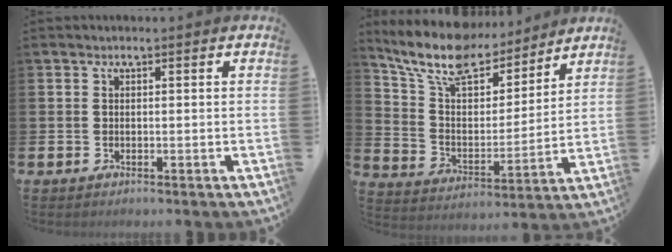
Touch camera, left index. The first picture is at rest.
{"total": 12.0, "force": [10.6, 4.3, 3.6], "torque": [-0.114, -0.070, 0.189]}